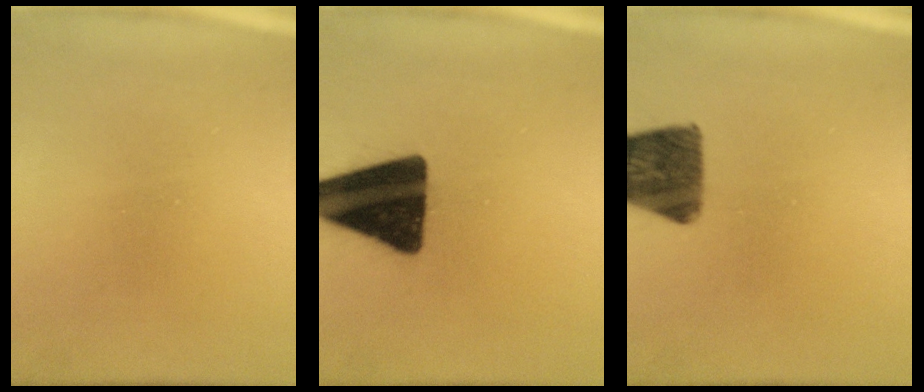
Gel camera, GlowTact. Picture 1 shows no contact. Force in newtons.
{"total": 18.9}
{"total": 10.9}